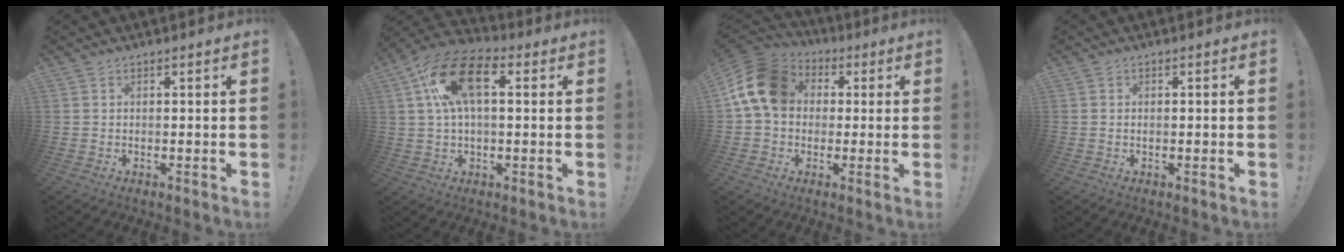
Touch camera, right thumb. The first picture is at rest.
{"total": 16.5, "force": [4.3, 9.0, 13.1], "torque": [-0.232, 0.015, 0.080]}
{"total": 16.7, "force": [3.5, 12.7, 10.3], "torque": [-0.182, 0.008, 0.072]}
{"total": 0.0}